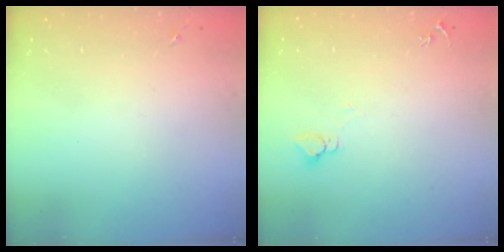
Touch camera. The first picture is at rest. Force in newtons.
{"total": 2.7, "press": 2.7, "slide": 0.1}